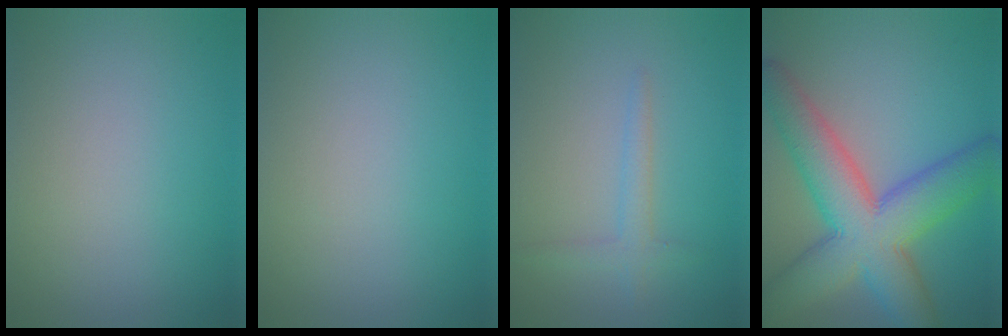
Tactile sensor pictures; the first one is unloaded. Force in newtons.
{"total": 0.0}
{"total": 1.7, "press": 1.7, "slide": 0.1}
{"total": 10.5, "press": 10.5, "slide": 0.4}